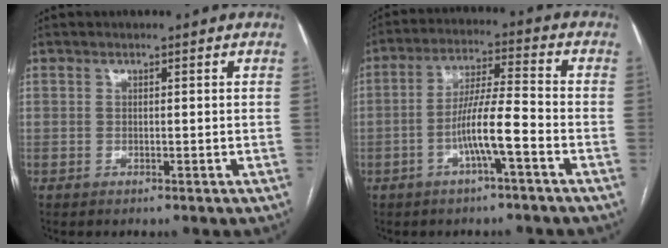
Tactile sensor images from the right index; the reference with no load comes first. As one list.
[{"total": 8.0, "force": [-3.2, 0.2, 7.3], "torque": [-0.138, 0.013, -0.058]}]